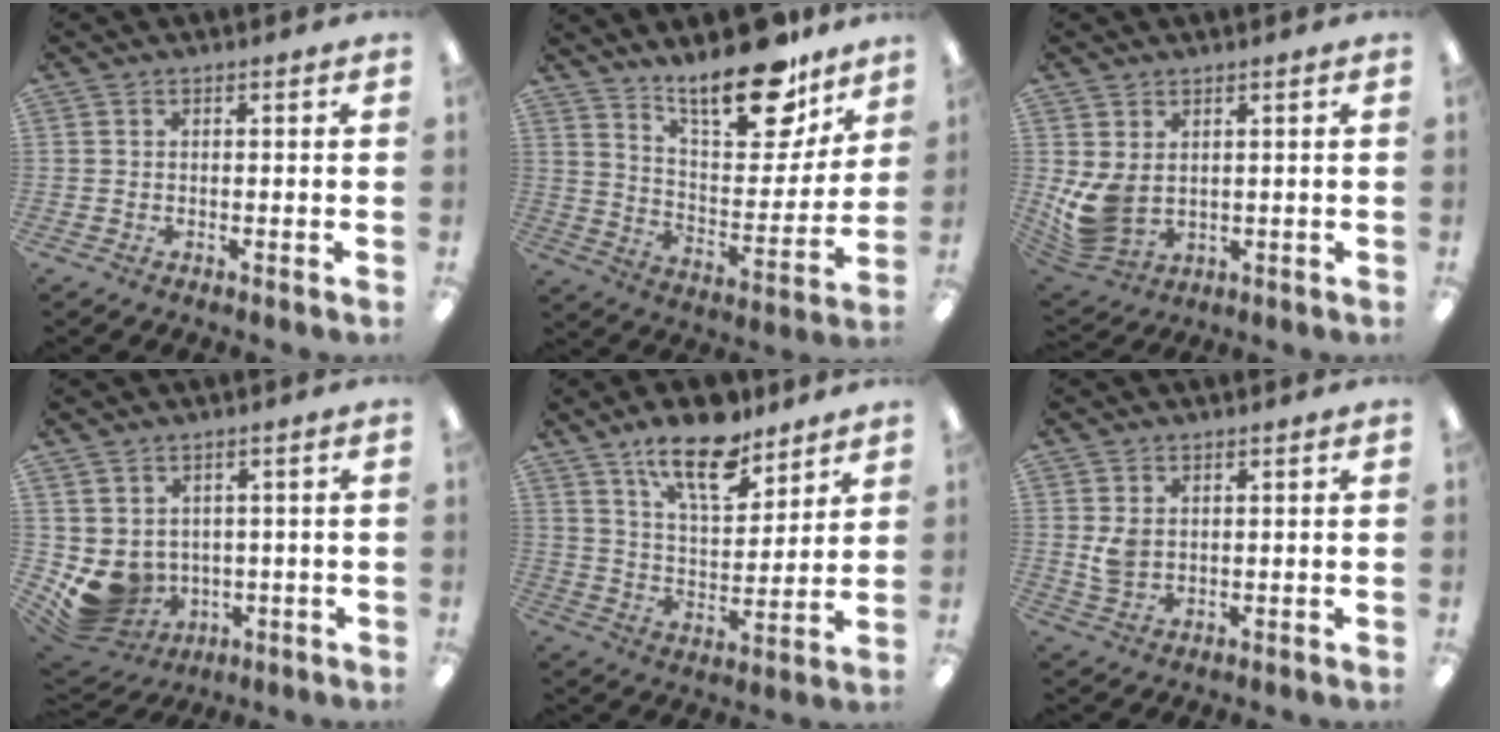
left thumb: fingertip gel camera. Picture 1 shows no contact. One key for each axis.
{"total": 21.6, "fx": 16.3, "fy": 7.8, "fz": 11.8, "tx": -0.175, "ty": -0.109, "tz": 0.274}
{"total": 8.0, "fx": 1.6, "fy": 5.6, "fz": 5.5, "tx": -0.128, "ty": -0.014, "tz": 0.033}
{"total": 7.2, "fx": -0.2, "fy": 6.8, "fz": 2.4, "tx": -0.066, "ty": -0.018, "tz": 0.006}
{"total": 15.3, "fx": 11.5, "fy": 5.8, "fz": 8.2, "tx": -0.133, "ty": -0.063, "tz": 0.199}
{"total": 4.1, "fx": 1.4, "fy": 2.9, "fz": 2.6, "tx": -0.044, "ty": 0.001, "tz": 0.027}